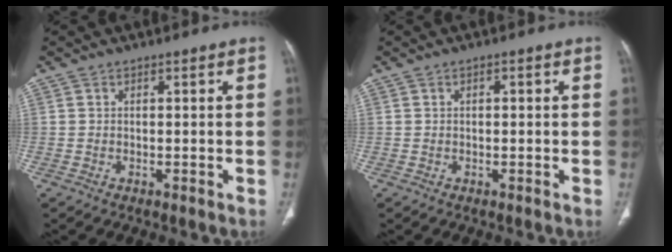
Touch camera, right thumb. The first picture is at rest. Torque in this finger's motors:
{"motor_torque": [-0.40, 0.55, 0.11, 0.36, 0.04]}